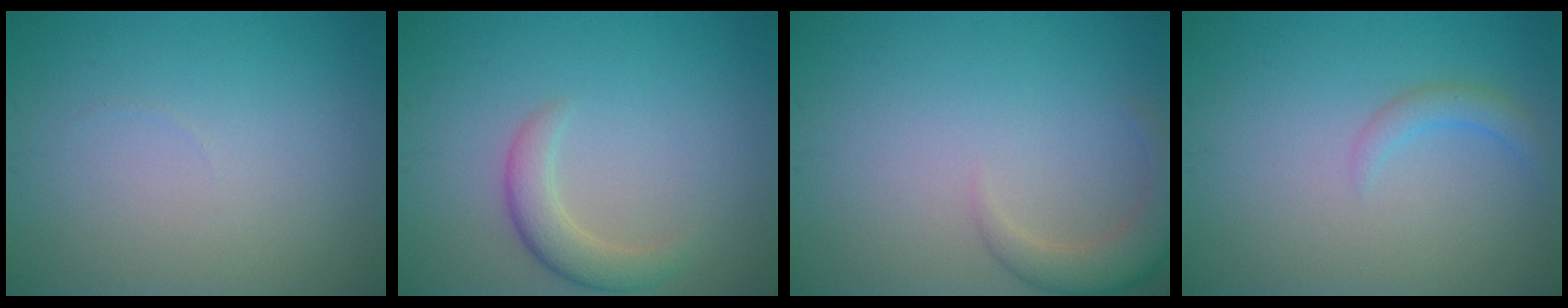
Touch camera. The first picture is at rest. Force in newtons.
{"total": 2.9, "press": 2.9, "slide": 0.2}
{"total": 3.3, "press": 3.3, "slide": 0.3}
{"total": 1.5, "press": 1.5, "slide": 0.2}